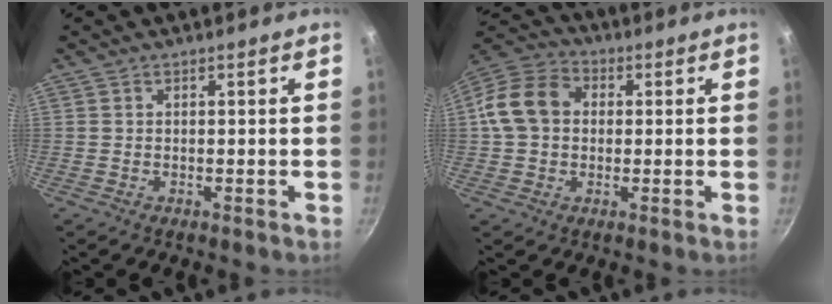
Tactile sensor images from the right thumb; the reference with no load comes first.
{"total": 11.3, "force": [0.8, 9.1, 6.7], "torque": [-0.098, 0.024, -0.004]}